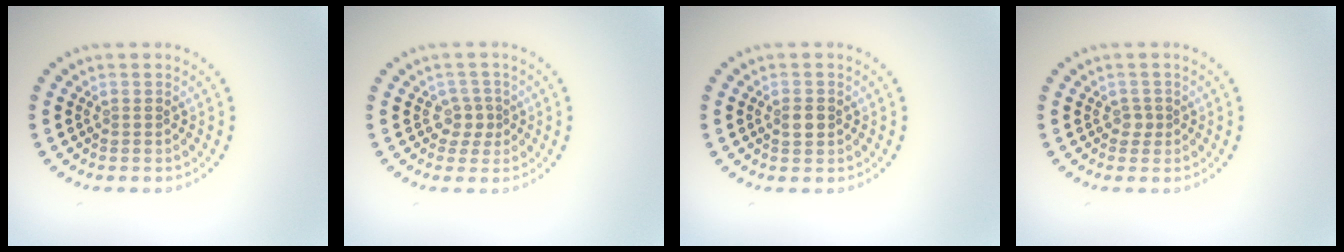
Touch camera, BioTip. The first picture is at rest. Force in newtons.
{"total": 1.7, "press": 1.3, "slide": 1.1}
{"total": 1.3, "press": 1.2, "slide": 0.4}
{"total": 0.9, "press": 0.7, "slide": 0.6}